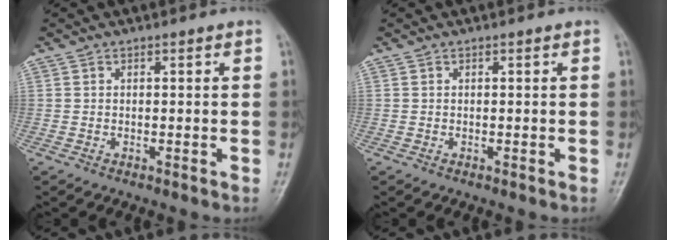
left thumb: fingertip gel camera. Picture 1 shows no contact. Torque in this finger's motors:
{"motor_torque": [0.00, 0.00, -0.05, 0.01, 0.00]}